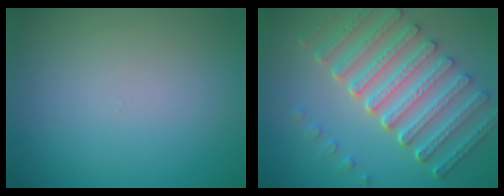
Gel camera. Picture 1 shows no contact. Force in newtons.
{"total": 7.7, "press": 5.9, "slide": 5.0}